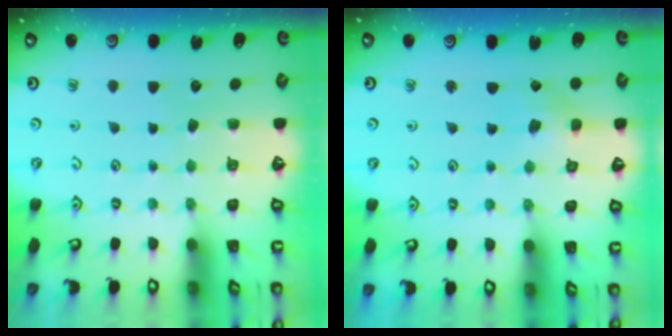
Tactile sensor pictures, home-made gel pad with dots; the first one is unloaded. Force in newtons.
{"total": 3.3, "press": 3.3, "slide": 0.3}